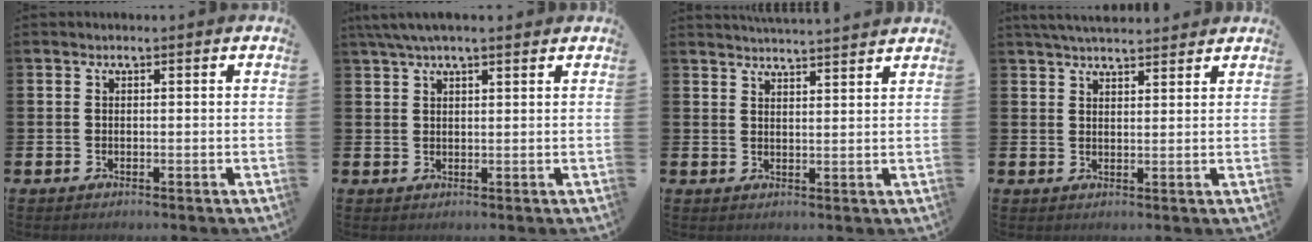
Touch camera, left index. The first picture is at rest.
{"total": 4.1, "force": [3.3, 0.9, 2.2], "torque": [-0.046, -0.001, 0.059]}
{"total": 3.5, "force": [3.4, -0.5, -0.1], "torque": [-0.002, -0.021, 0.062]}
{"total": 4.0, "force": [3.8, 0.6, 0.8], "torque": [-0.020, -0.013, 0.072]}